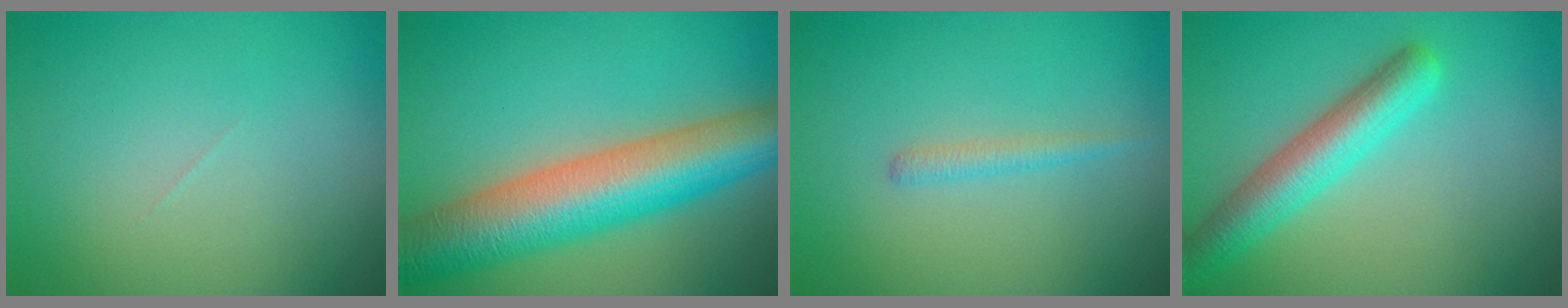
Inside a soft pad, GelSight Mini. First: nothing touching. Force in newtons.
{"total": 10.7, "press": 10.7, "slide": 0.3}
{"total": 1.2, "press": 1.2, "slide": 0.0}
{"total": 4.6, "press": 4.6, "slide": 0.2}